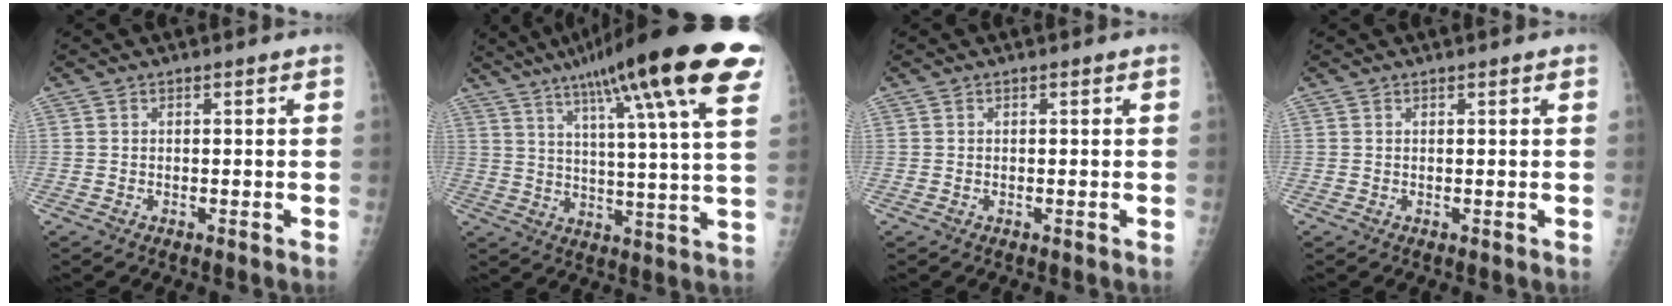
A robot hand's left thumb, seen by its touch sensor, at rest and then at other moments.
{"total": 25.2, "force": [14.3, 3.1, 20.6], "torque": [-0.309, -0.020, 0.198]}
{"total": 0.0}
{"total": 0.5, "force": [0.4, 0.1, 0.3], "torque": [-0.004, 0.000, 0.006]}